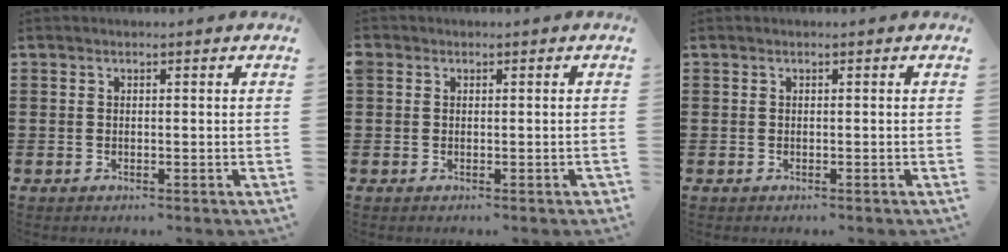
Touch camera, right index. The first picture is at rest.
{"total": 1.1, "force": [-0.1, 1.0, 0.3], "torque": [-0.007, 0.005, -0.003]}
{"total": 0.0}